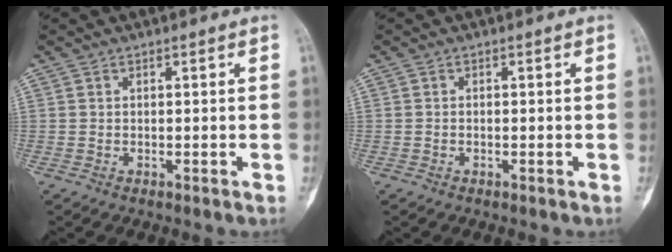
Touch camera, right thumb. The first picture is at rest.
{"total": 0.0}